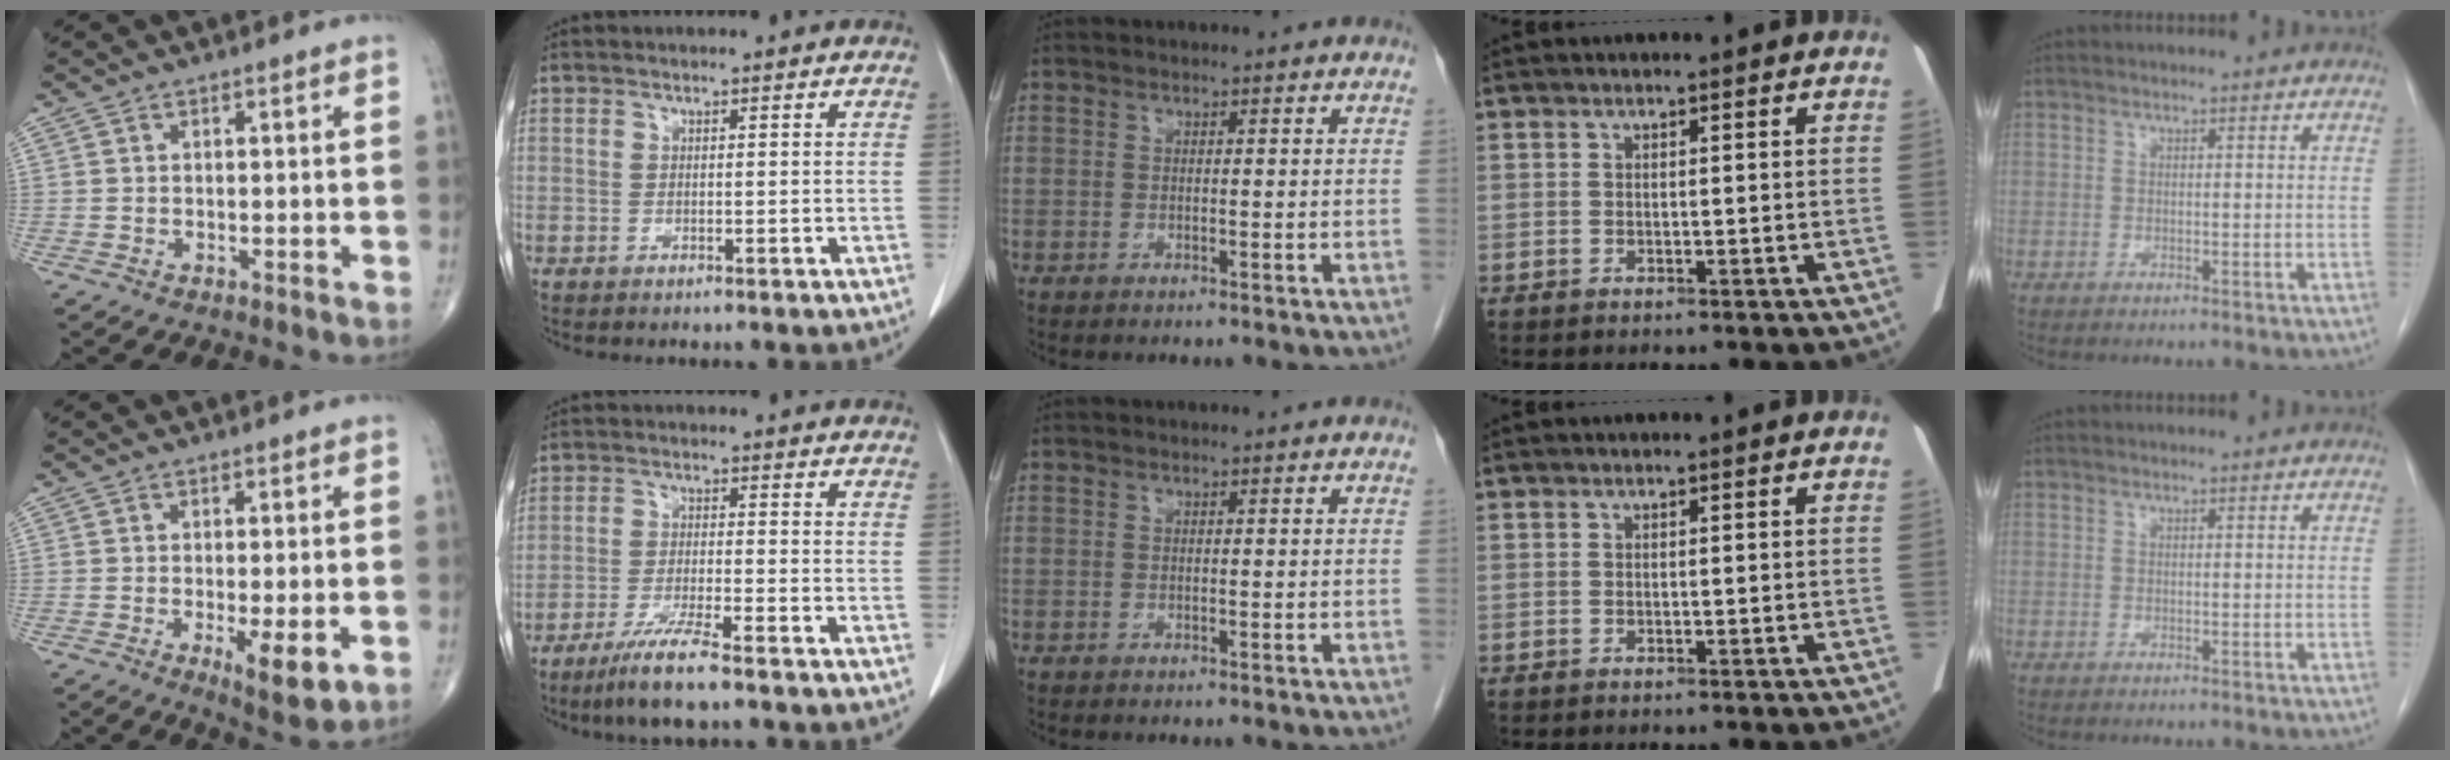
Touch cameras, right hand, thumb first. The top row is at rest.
{"thumb": {"total": 7.1, "force": [-2.1, 1.9, 6.5], "torque": [-0.095, -0.020, -0.029]}, "index": {"total": 7.4, "force": [-5.5, -0.3, 4.9], "torque": [-0.091, -0.021, -0.101]}}